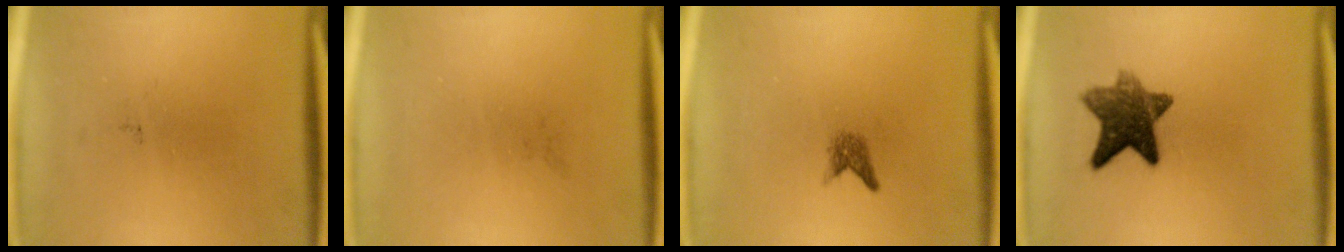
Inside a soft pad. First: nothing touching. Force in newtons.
{"total": 0.0}
{"total": 1.5}
{"total": 9.0}